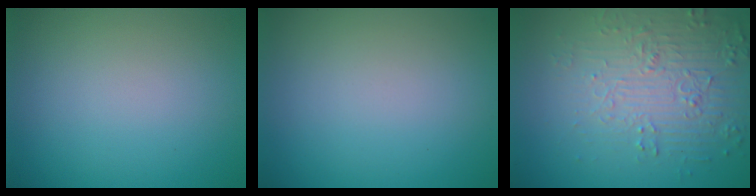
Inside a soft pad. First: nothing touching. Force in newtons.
{"total": 0.0}
{"total": 4.5, "press": 4.3, "slide": 1.3}